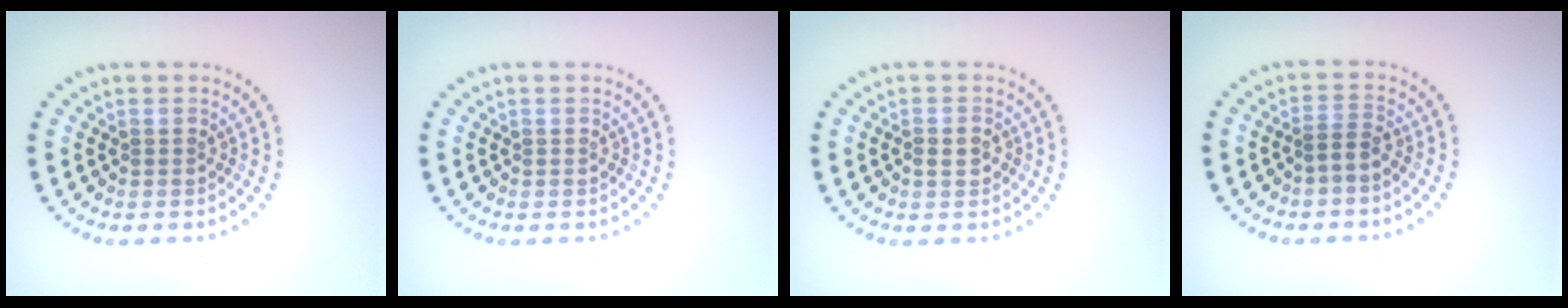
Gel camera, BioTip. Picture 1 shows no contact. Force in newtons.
{"total": 0.0}
{"total": 1.5, "press": 1.5, "slide": 0.4}
{"total": 1.5, "press": 1.2, "slide": 0.9}